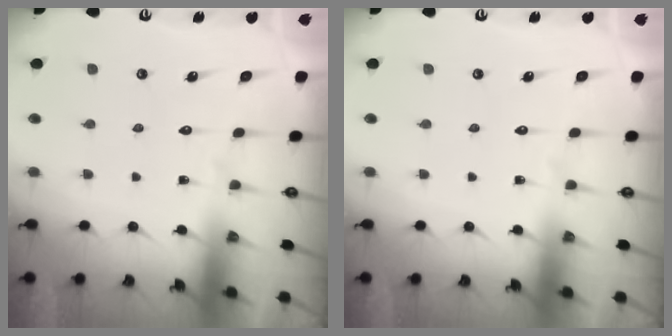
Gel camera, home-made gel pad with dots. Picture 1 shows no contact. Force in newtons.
{"total": 0.0}